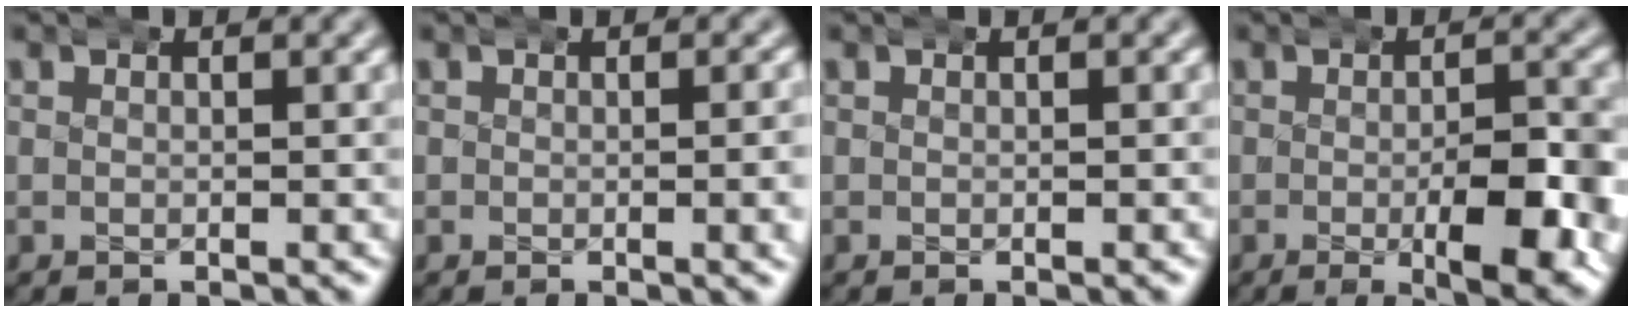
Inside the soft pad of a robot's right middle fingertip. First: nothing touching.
{"total": 0.9, "force": [0.1, 0.1, 0.9], "torque": [-0.013, 0.007, -0.001]}
{"total": 0.0}
{"total": 8.6, "force": [-2.0, 3.2, 7.8], "torque": [-0.100, -0.019, -0.022]}